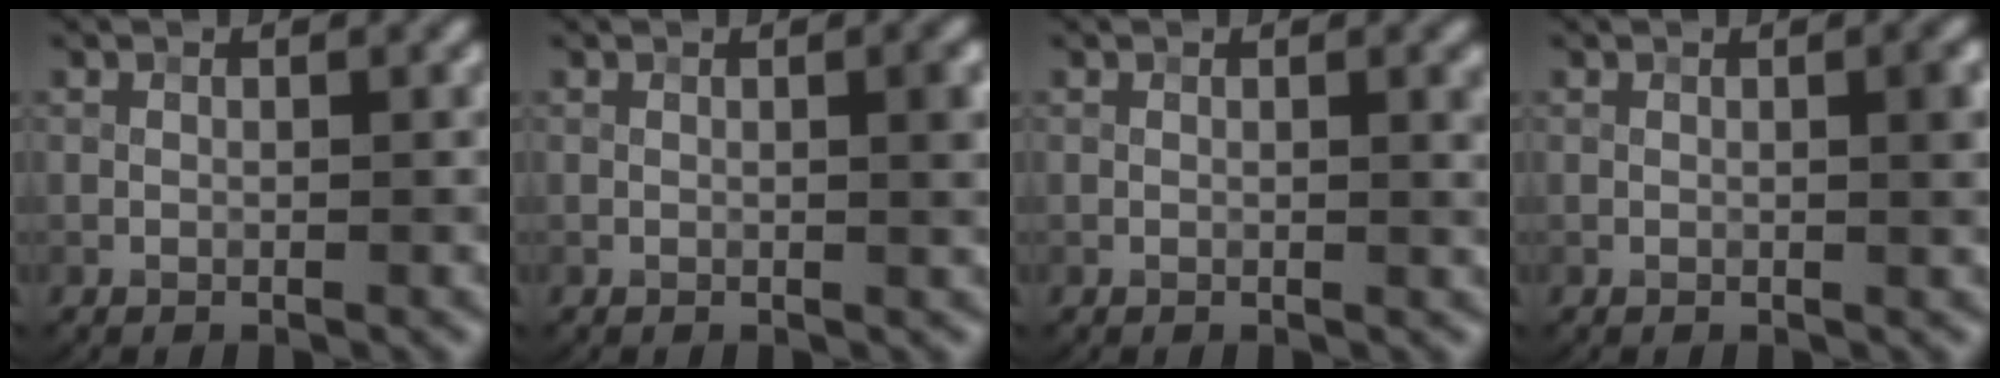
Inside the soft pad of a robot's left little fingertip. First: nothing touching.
{"total": 1.8, "force": [0.2, 0.3, 1.7], "torque": [-0.021, 0.003, 0.001]}
{"total": 1.2, "force": [0.3, 0.3, 1.2], "torque": [-0.012, 0.001, 0.002]}
{"total": 1.8, "force": [0.2, 0.4, 1.8], "torque": [-0.022, 0.003, 0.002]}